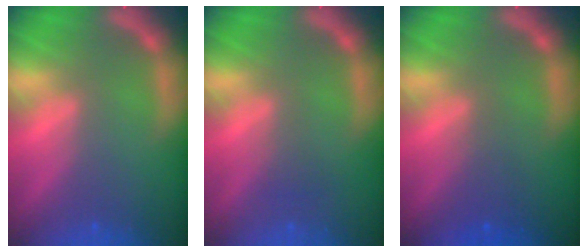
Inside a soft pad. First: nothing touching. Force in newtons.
{"total": 1.0}
{"total": 2.0}